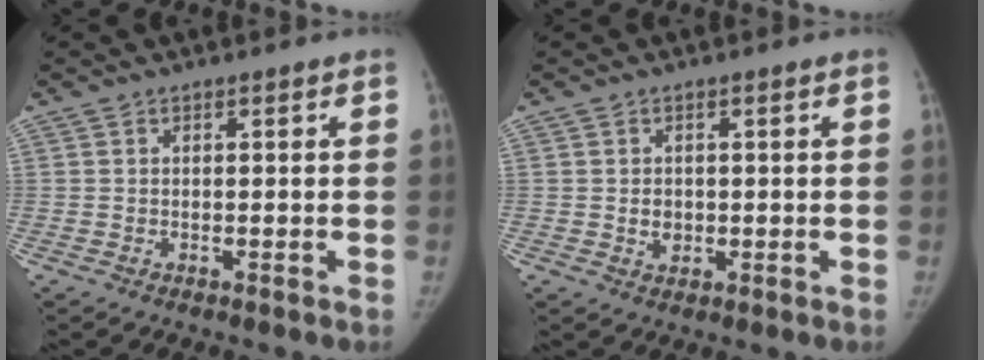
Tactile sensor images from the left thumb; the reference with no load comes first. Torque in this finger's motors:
{"motor_torque": [-0.13, 1.06, 0.41, -0.18, 0.03]}